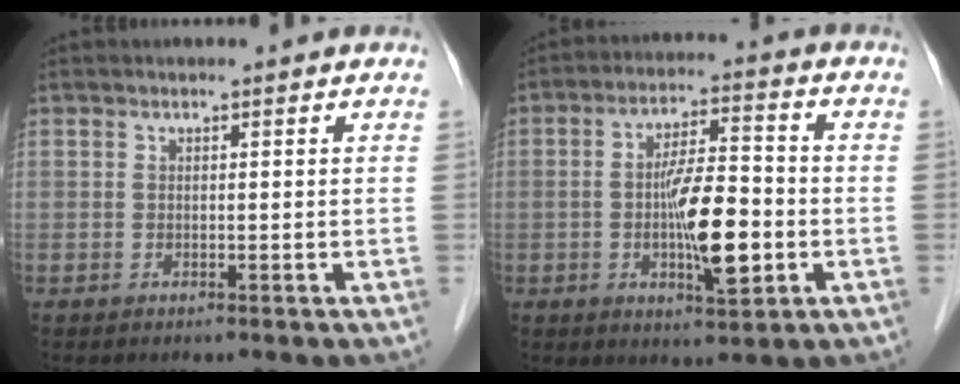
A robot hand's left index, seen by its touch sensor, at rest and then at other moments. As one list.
[{"total": 10.3, "force": [-2.2, 2.4, 9.8], "torque": [-0.174, 0.002, -0.035]}]